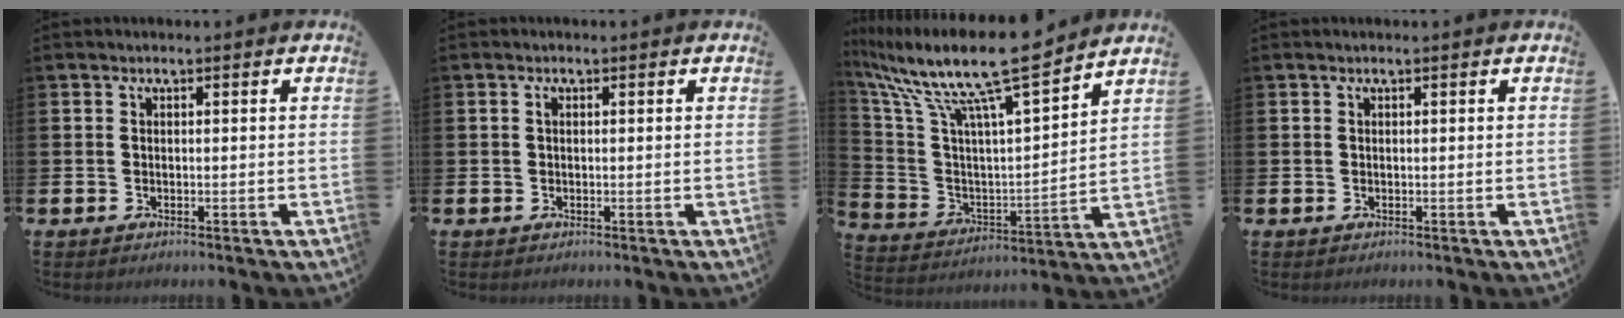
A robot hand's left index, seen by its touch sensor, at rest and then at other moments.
{"total": 0.6, "force": [0.2, 0.3, 0.5], "torque": [-0.010, 0.004, 0.002]}
{"total": 13.7, "force": [11.4, 1.4, 7.5], "torque": [-0.180, -0.078, 0.192]}
{"total": 0.0}